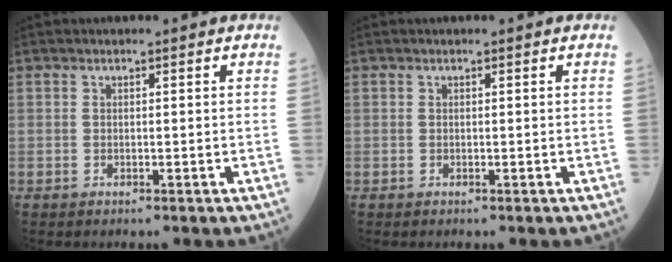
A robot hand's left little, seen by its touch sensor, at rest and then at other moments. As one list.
[{"total": 0.0}]